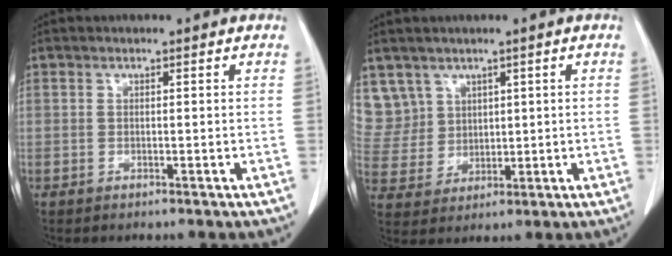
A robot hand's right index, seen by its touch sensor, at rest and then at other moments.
{"total": 8.3, "force": [4.6, 6.9, 0.1], "torque": [-0.012, 0.023, 0.111]}